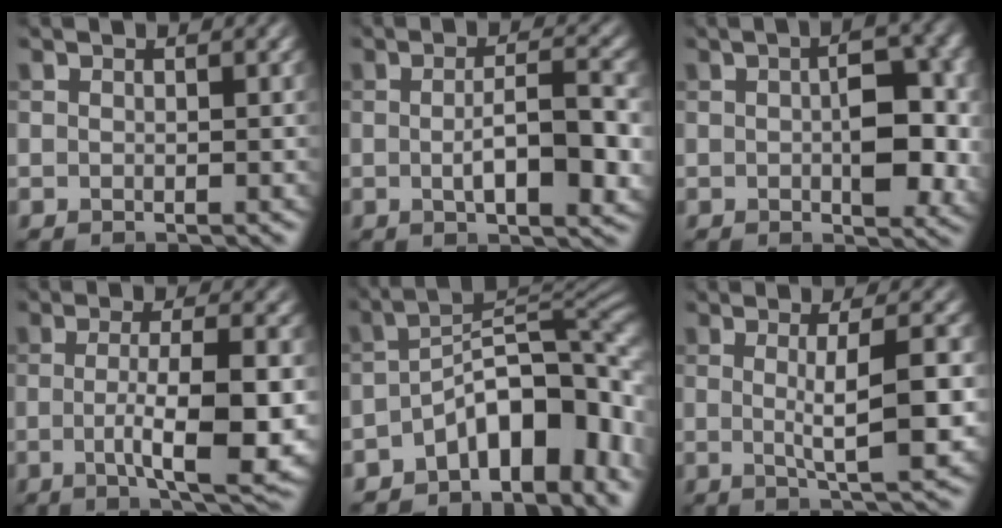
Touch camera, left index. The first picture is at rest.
{"total": 6.5, "force": [-0.6, 2.1, 6.1], "torque": [-0.100, -0.006, -0.007]}
{"total": 6.9, "force": [0.1, 3.3, 6.1], "torque": [-0.085, -0.005, 0.002]}
{"total": 8.0, "force": [-1.0, 1.9, 7.7], "torque": [-0.120, -0.011, -0.012]}
{"total": 9.9, "force": [-4.4, 5.2, 7.2], "torque": [-0.088, -0.002, -0.081]}
{"total": 5.7, "force": [0.1, 1.2, 5.6], "torque": [-0.078, -0.001, 0.001]}